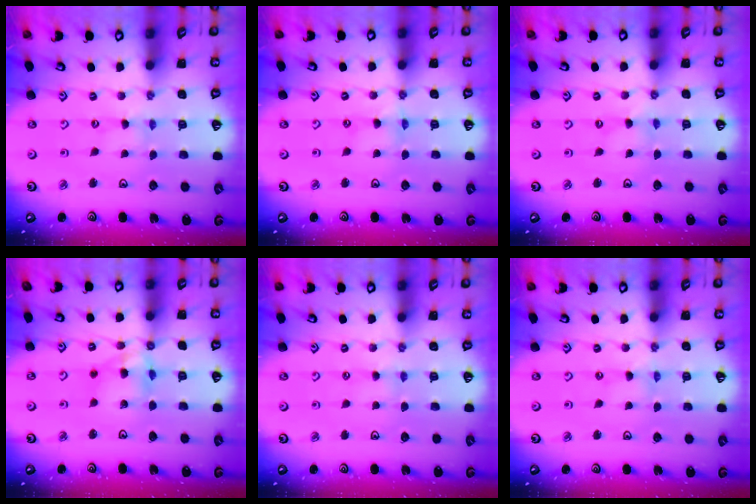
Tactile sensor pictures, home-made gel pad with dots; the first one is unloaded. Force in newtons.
{"total": 1.2, "press": 1.2, "slide": 0.3}
{"total": 0.0}
{"total": 12.0, "press": 11.8, "slide": 2.0}
{"total": 2.1, "press": 2.1, "slide": 0.4}
{"total": 0.0}